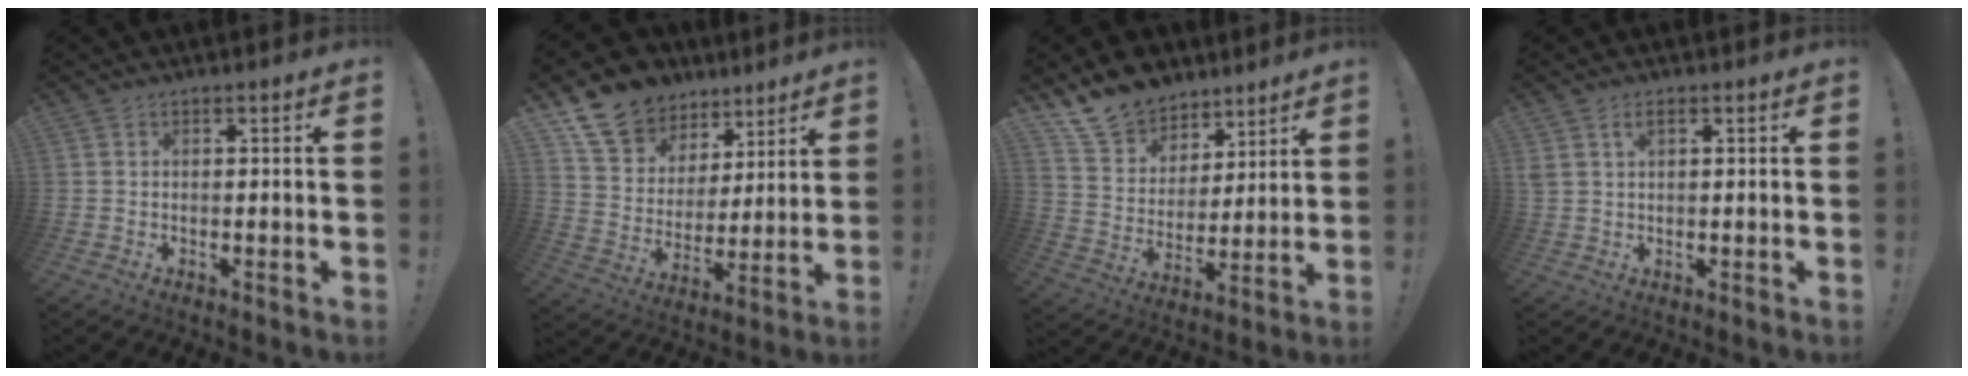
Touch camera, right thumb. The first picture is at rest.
{"total": 14.7, "force": [10.0, 10.0, 3.9], "torque": [-0.068, -0.064, 0.196]}
{"total": 14.2, "force": [11.3, 8.2, 2.8], "torque": [-0.064, -0.085, 0.221]}
{"total": 2.9, "force": [1.3, 1.5, 2.2], "torque": [-0.042, 0.003, 0.025]}